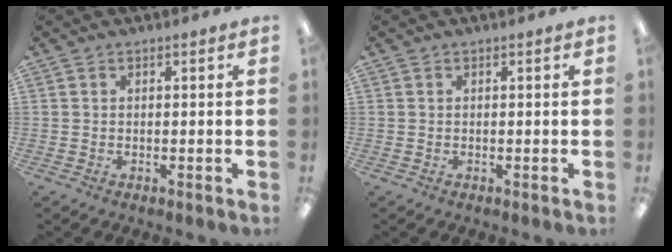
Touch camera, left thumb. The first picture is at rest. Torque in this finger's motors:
{"motor_torque": [-0.01, 0.00, -0.02, 0.00, 0.00]}